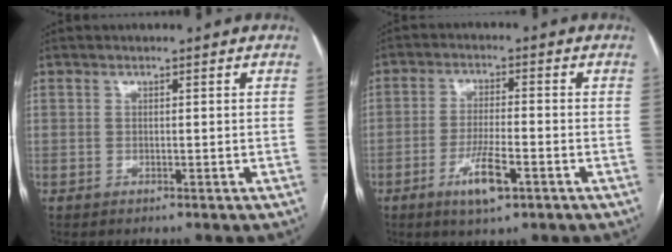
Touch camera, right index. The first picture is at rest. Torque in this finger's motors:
{"motor_torque": [1.08, -0.41, 0.23, 0.10]}